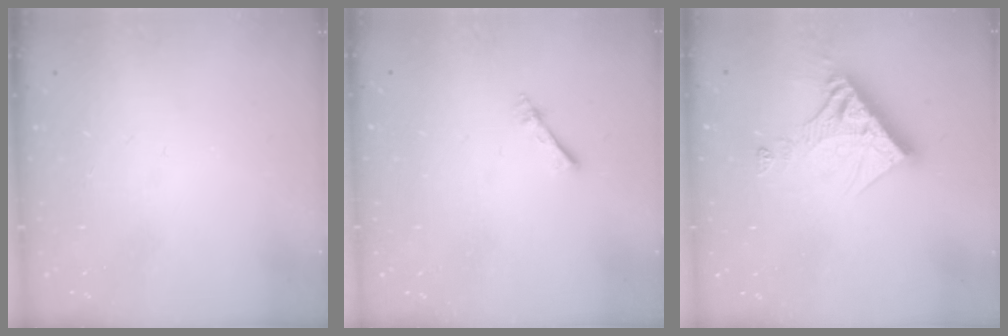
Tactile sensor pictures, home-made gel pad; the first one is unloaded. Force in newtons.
{"total": 3.7, "press": 3.7, "slide": 0.5}
{"total": 13.2, "press": 13.1, "slide": 1.2}